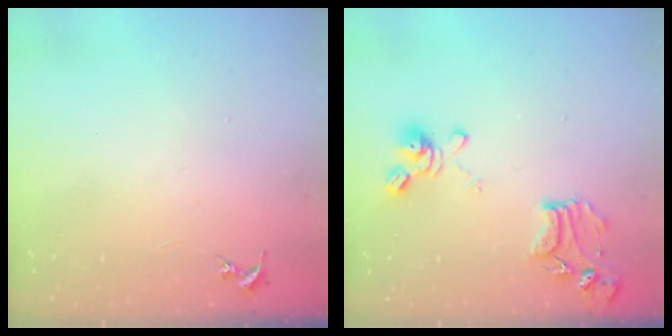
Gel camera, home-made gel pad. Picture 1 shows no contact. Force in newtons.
{"total": 14.6, "press": 14.6, "slide": 1.4}